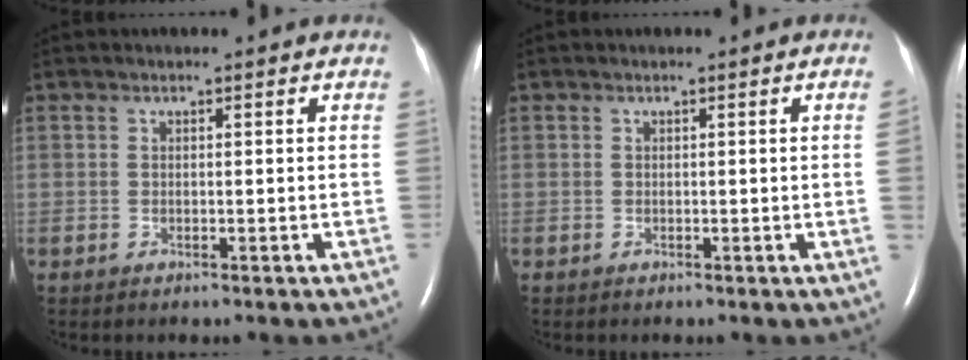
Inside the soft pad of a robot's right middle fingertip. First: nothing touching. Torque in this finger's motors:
{"motor_torque": [0.38, -0.38, -0.45, -0.07]}